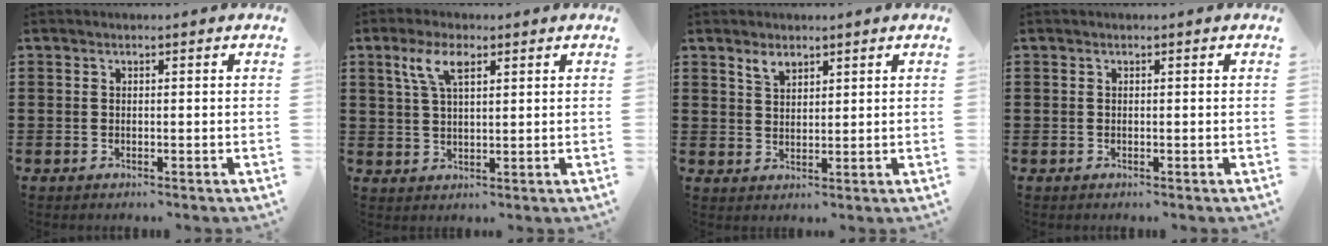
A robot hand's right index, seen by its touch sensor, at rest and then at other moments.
{"total": 5.2, "force": [2.6, 1.9, 4.2], "torque": [-0.092, 0.009, 0.044]}
{"total": 2.5, "force": [2.0, 1.3, 0.9], "torque": [-0.016, -0.001, 0.036]}
{"total": 0.0}